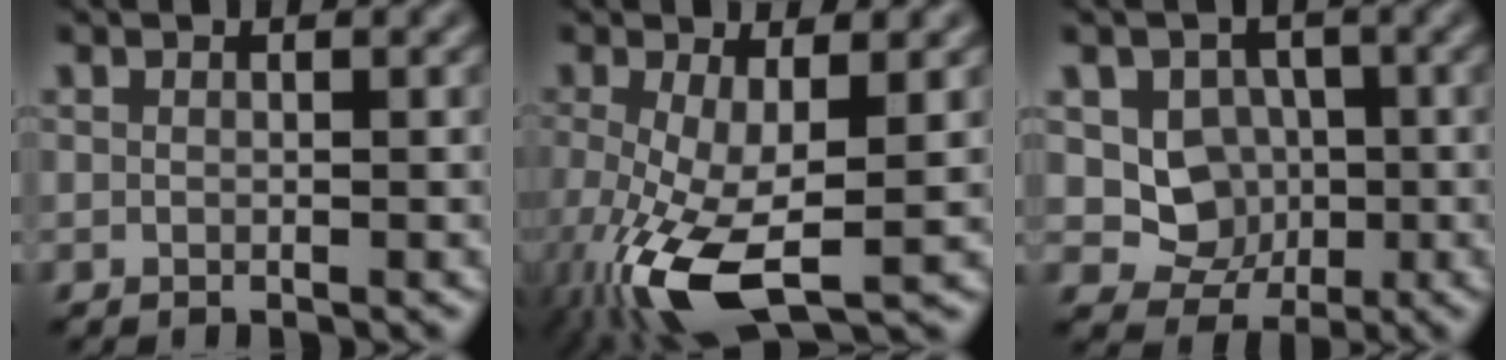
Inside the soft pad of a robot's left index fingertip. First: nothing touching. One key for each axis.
{"total": 8.8, "fx": -2.9, "fy": 2.8, "fz": 7.9, "tx": -0.173, "ty": -0.019, "tz": -0.055}
{"total": 4.2, "fx": 0.2, "fy": 3.7, "fz": 2.0, "tx": -0.024, "ty": -0.006, "tz": -0.006}